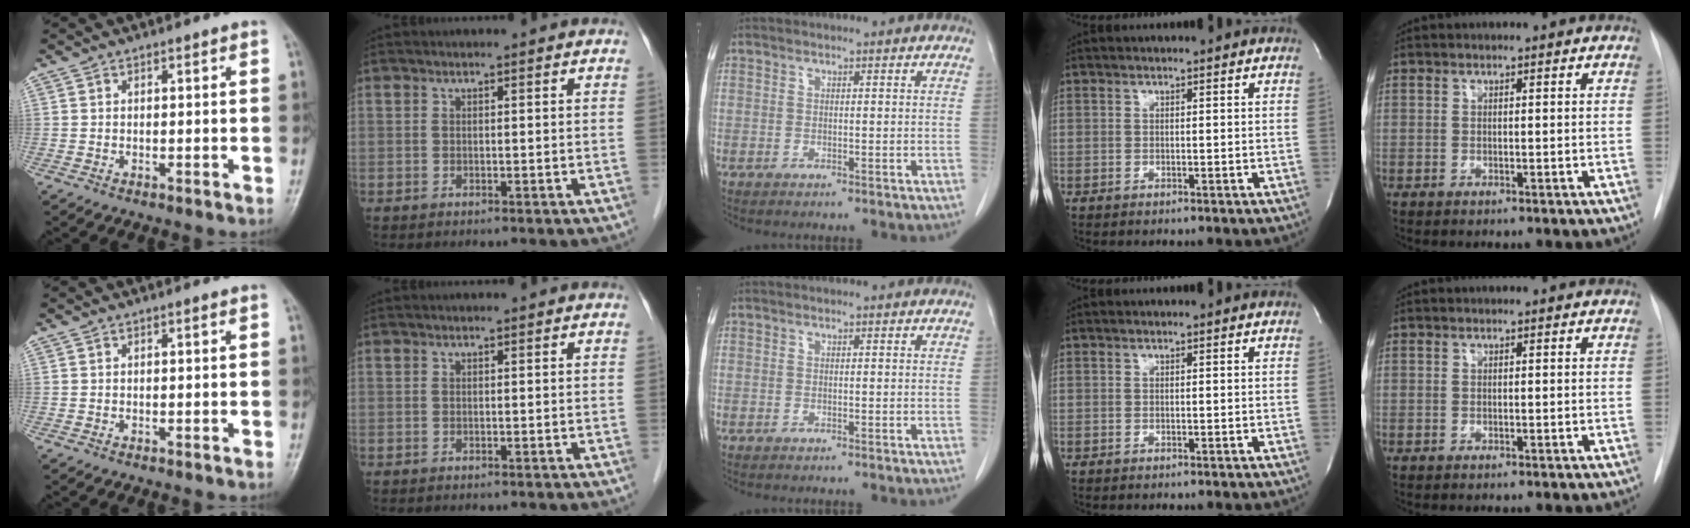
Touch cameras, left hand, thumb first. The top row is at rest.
{}